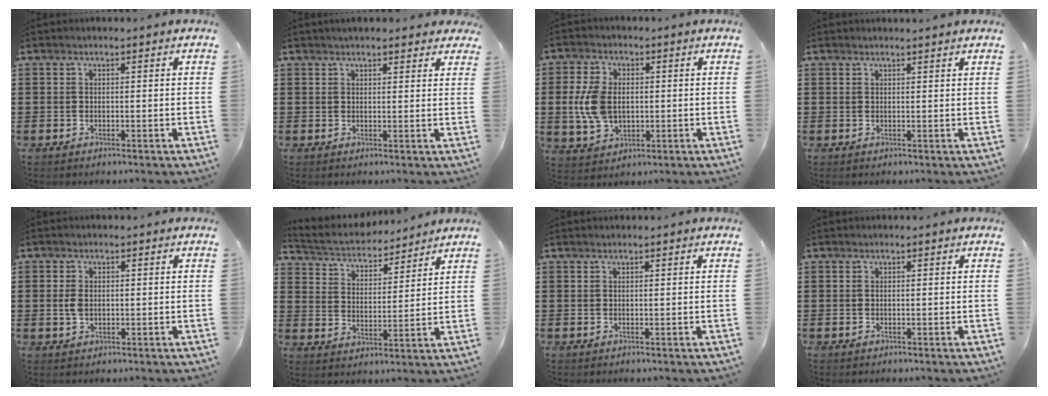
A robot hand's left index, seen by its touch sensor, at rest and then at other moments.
{"total": 2.2, "force": [2.1, 0.5, 0.6], "torque": [-0.017, 0.005, 0.039]}
{"total": 7.8, "force": [0.1, 5.1, 5.8], "torque": [-0.156, 0.003, -0.007]}
{"total": 1.0, "force": [1.0, -0.1, 0.2], "torque": [-0.004, -0.002, 0.019]}
{"total": 2.4, "force": [0.1, 1.5, 1.8], "torque": [-0.047, 0.001, -0.002]}
{"total": 4.2, "force": [4.1, 0.7, 0.3], "torque": [-0.033, -0.029, 0.067]}
{"total": 0.0}
{"total": 0.0}